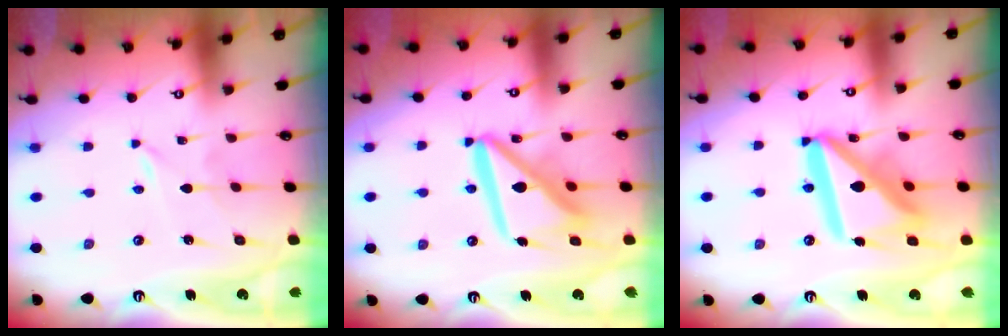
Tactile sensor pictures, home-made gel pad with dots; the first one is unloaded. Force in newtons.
{"total": 14.9, "press": 14.8, "slide": 1.8}
{"total": 19.3, "press": 19.2, "slide": 2.3}